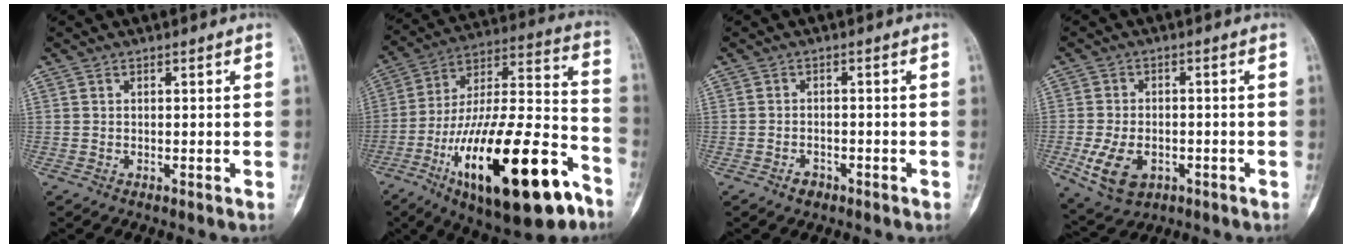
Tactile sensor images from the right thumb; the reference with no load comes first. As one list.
[{"total": 31.9, "force": [-15.3, 11.0, 25.7], "torque": [-0.416, 0.069, -0.244]}, {"total": 2.0, "force": [-1.4, 1.3, 0.8], "torque": [-0.009, 0.010, -0.019]}, {"total": 8.9, "force": [-2.9, 5.9, 6.0], "torque": [-0.109, 0.004, -0.040]}]